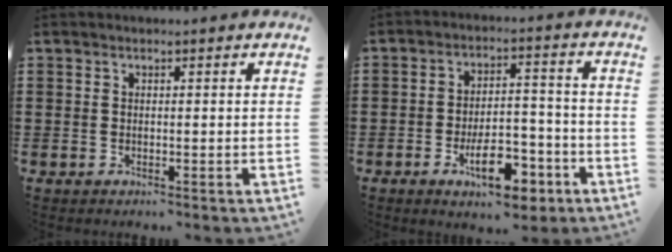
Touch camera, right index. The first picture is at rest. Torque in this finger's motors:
{"motor_torque": [1.14, -1.00, 0.29, 0.06]}